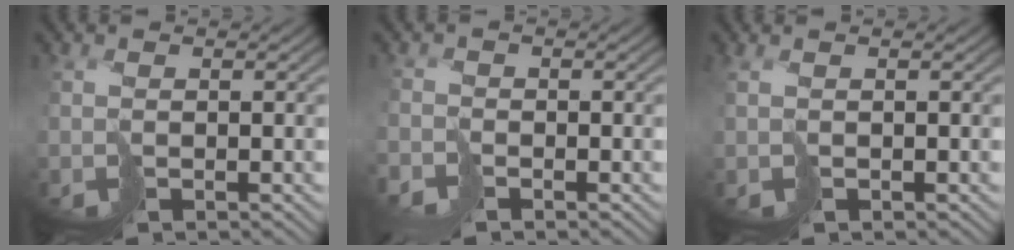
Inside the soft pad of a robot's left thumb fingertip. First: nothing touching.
{"total": 2.2, "force": [-2.0, 0.2, -0.9], "torque": [0.037, -0.001, -0.045]}
{"total": 0.6, "force": [0.1, 0.3, 0.5], "torque": [-0.016, -0.003, 0.003]}